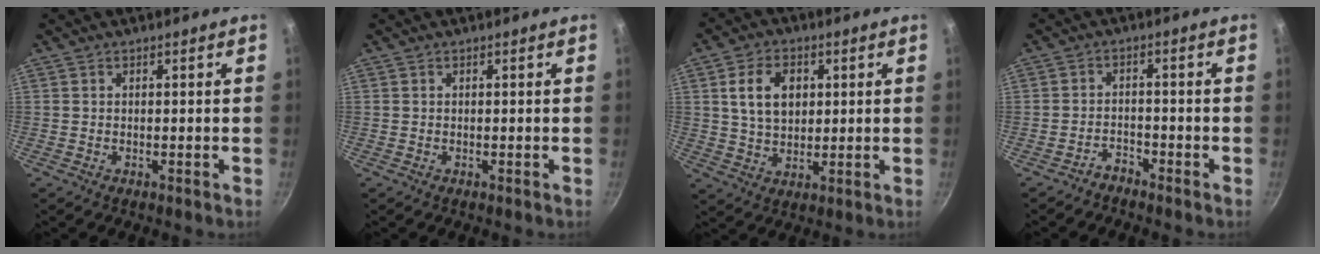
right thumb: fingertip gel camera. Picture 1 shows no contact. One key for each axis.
{"total": 0.0}
{"total": 9.2, "fx": 2.4, "fy": 6.4, "fz": 6.1, "tx": -0.089, "ty": -0.003, "tz": 0.044}
{"total": 2.3, "fx": -2.2, "fy": 0.6, "fz": 0.1, "tx": 0.008, "ty": 0.026, "tz": -0.040}